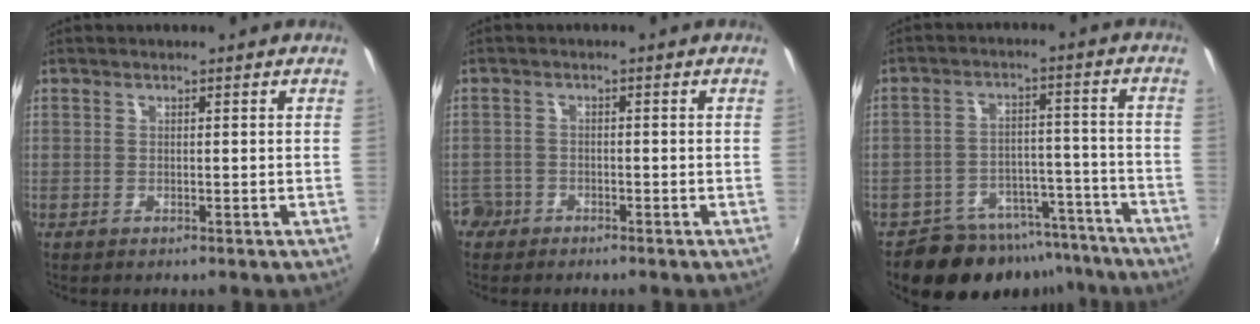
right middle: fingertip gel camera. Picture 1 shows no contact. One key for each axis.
{"total": 4.1, "fx": -2.6, "fy": 3.0, "fz": 0.5, "tx": -0.025, "ty": 0.003, "tz": -0.054}
{"total": 14.2, "fx": -11.5, "fy": 7.4, "fz": 3.6, "tx": -0.079, "ty": 0.033, "tz": -0.145}